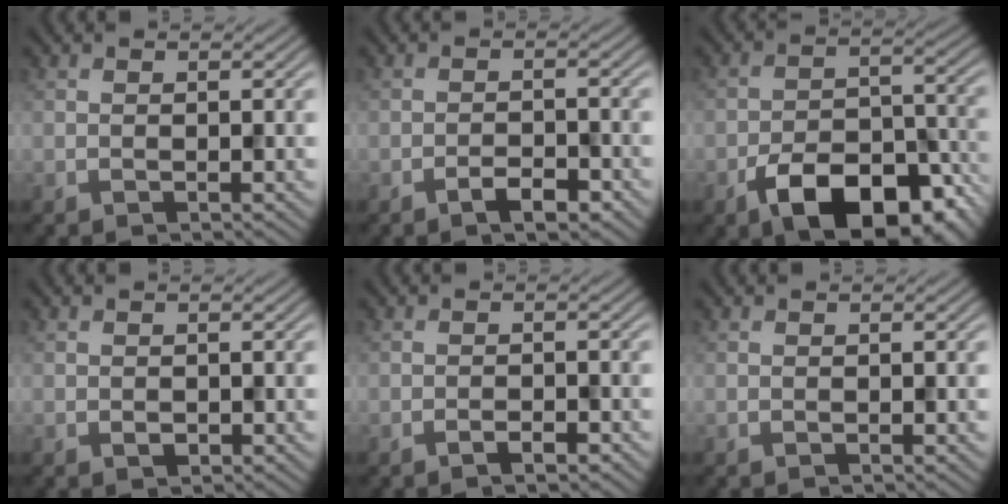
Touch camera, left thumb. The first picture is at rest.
{"total": 2.7, "force": [-1.7, 0.9, 1.8], "torque": [-0.027, 0.003, -0.031]}
{"total": 12.5, "force": [-7.4, 6.3, 7.9], "torque": [-0.129, -0.014, -0.120]}
{"total": 0.7, "force": [-0.2, 0.6, 0.4], "torque": [-0.007, -0.005, -0.003]}
{"total": 1.5, "force": [-1.1, 0.3, 1.0], "torque": [-0.014, 0.002, -0.018]}
{"total": 0.0}